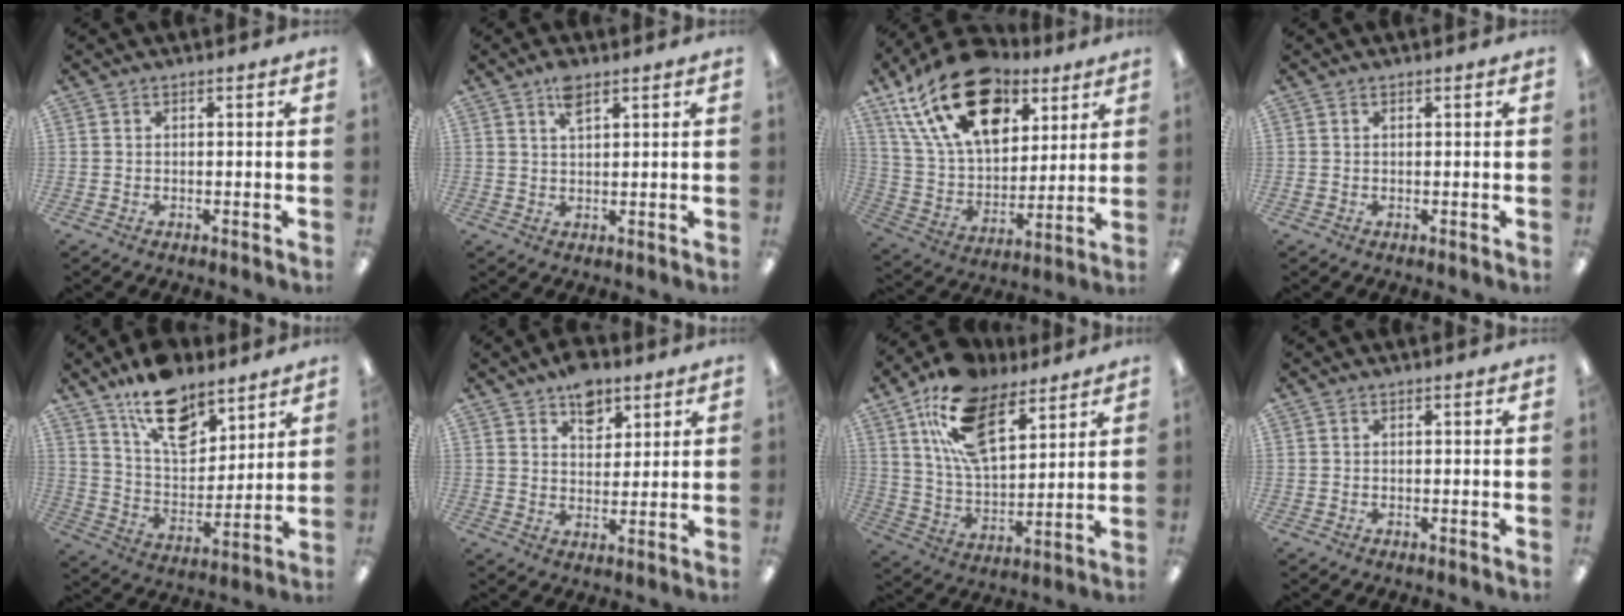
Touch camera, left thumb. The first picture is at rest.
{"total": 4.2, "force": [2.6, 1.7, 2.9], "torque": [-0.048, -0.002, 0.042]}
{"total": 24.0, "force": [12.7, 14.5, 14.3], "torque": [-0.261, -0.058, 0.226]}
{"total": 0.8, "force": [0.2, 0.6, 0.5], "torque": [-0.011, 0.004, 0.003]}
{"total": 15.5, "force": [11.0, 7.7, 7.6], "torque": [-0.117, -0.065, 0.198]}
{"total": 8.1, "force": [5.4, 5.0, 3.3], "torque": [-0.034, -0.022, 0.094]}
{"total": 18.6, "force": [11.1, 9.3, 11.7], "torque": [-0.214, -0.034, 0.200]}
{"total": 0.0}